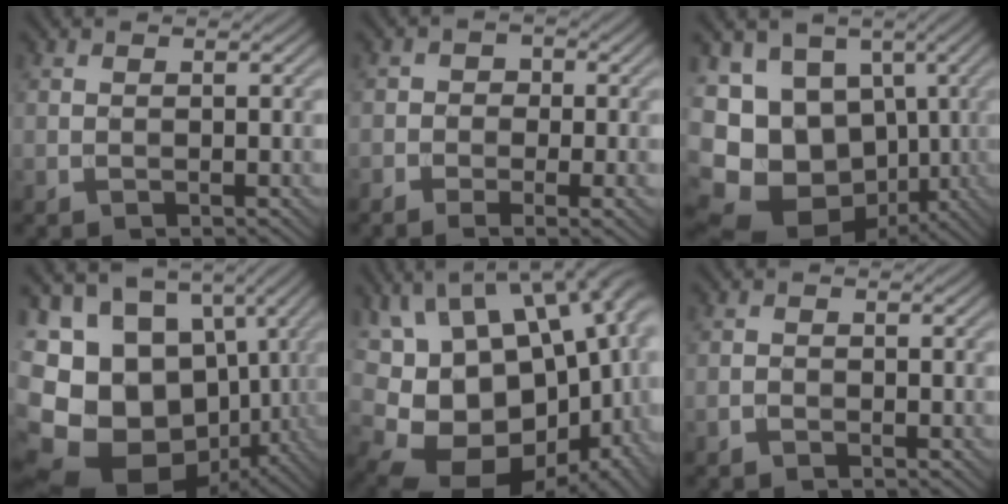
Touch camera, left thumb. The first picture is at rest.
{"total": 5.1, "force": [-2.3, 3.1, 3.4], "torque": [-0.036, -0.004, -0.033]}
{"total": 14.5, "force": [-2.2, 12.0, 7.9], "torque": [-0.189, -0.034, -0.026]}
{"total": 18.2, "force": [-2.7, 14.5, 10.7], "torque": [-0.233, -0.031, -0.027]}
{"total": 20.5, "force": [0.4, 12.3, 16.5], "torque": [-0.257, -0.036, 0.061]}
{"total": 0.8, "force": [-0.7, 0.3, 0.3], "torque": [-0.004, 0.001, -0.014]}